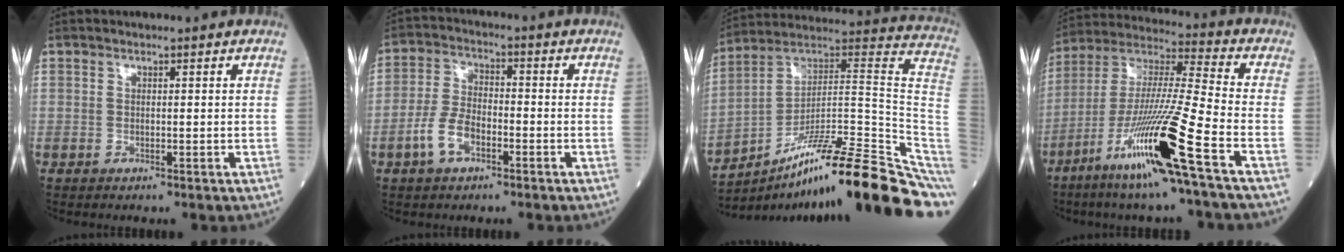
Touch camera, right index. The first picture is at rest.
{"total": 6.3, "force": [-2.9, 3.1, 4.7], "torque": [-0.105, 0.008, -0.059]}
{"total": 27.6, "force": [-17.5, 2.6, 21.1], "torque": [-0.202, 0.048, -0.274]}
{"total": 18.0, "force": [-8.8, -1.3, 15.7], "torque": [-0.329, -0.038, -0.171]}